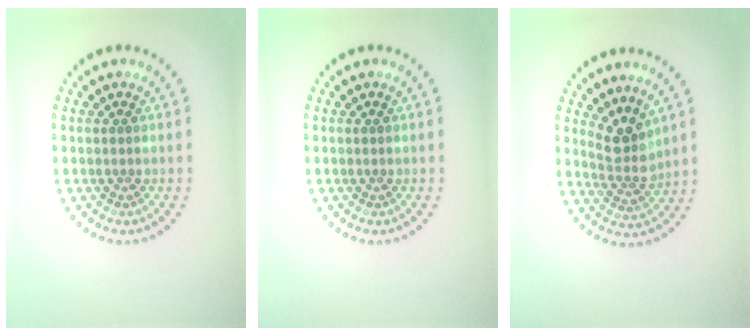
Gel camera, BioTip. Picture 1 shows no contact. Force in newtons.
{"total": 0.0}
{"total": 2.9, "press": 2.4, "slide": 1.6}